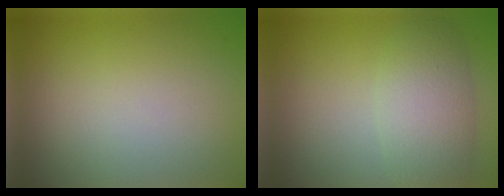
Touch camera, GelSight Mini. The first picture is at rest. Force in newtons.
{"total": 4.9, "press": 4.9, "slide": 0.5}